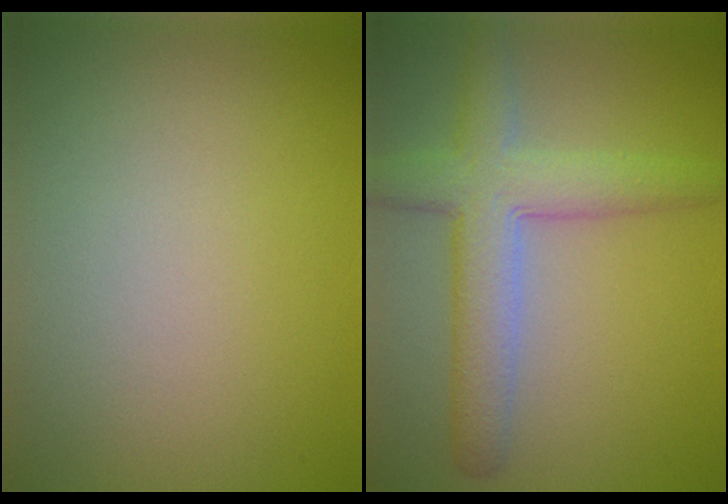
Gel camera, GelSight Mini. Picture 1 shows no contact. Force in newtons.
{"total": 5.6, "press": 5.6, "slide": 0.2}